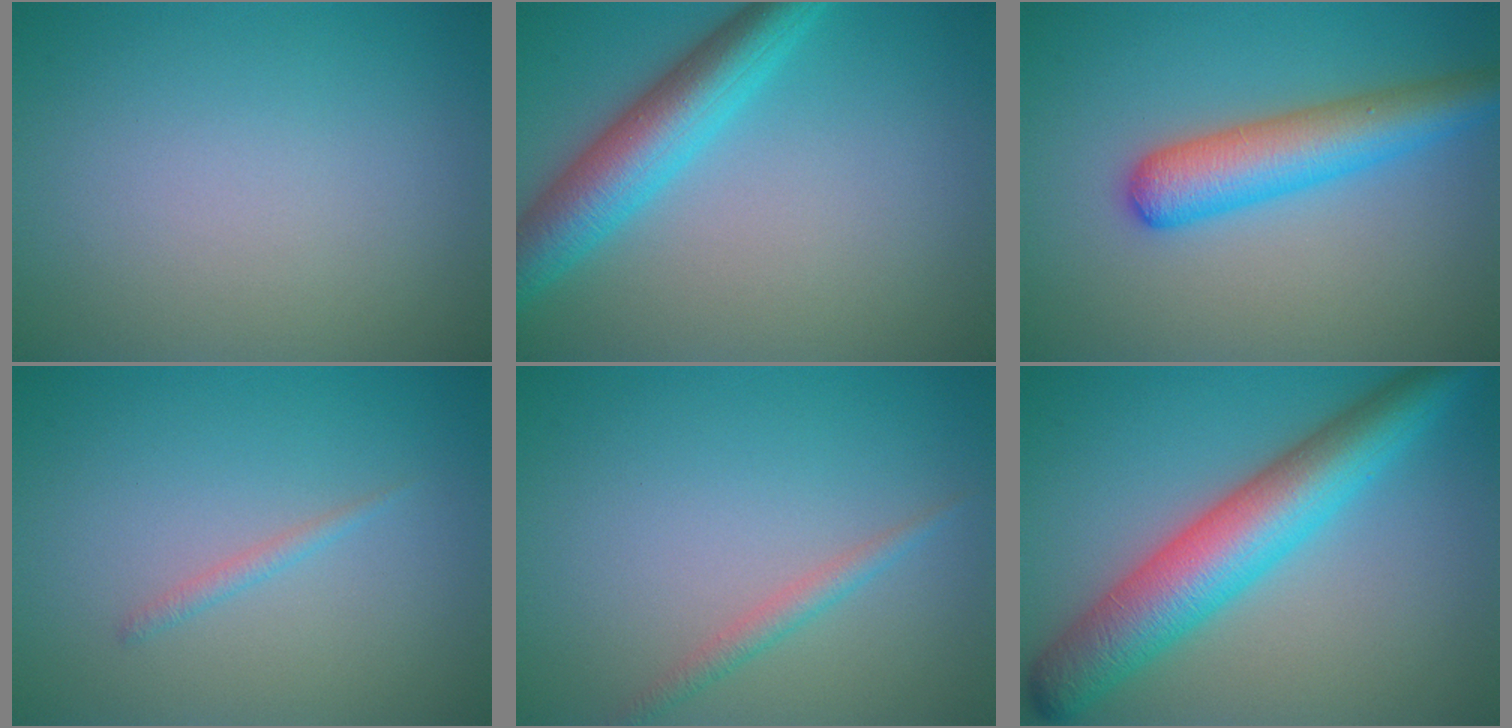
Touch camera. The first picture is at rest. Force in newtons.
{"total": 6.1, "press": 6.1, "slide": 0.2}
{"total": 5.5, "press": 5.5, "slide": 0.2}
{"total": 0.8, "press": 0.8, "slide": 0.0}
{"total": 1.4, "press": 1.4, "slide": 0.0}
{"total": 8.4, "press": 8.4, "slide": 0.2}